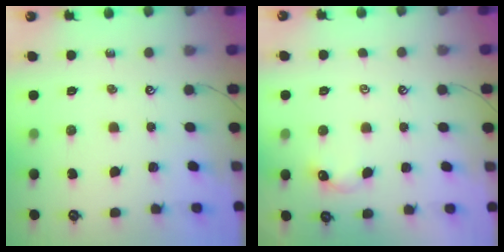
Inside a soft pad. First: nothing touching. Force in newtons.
{"total": 0.6, "press": 0.2, "slide": 0.5}